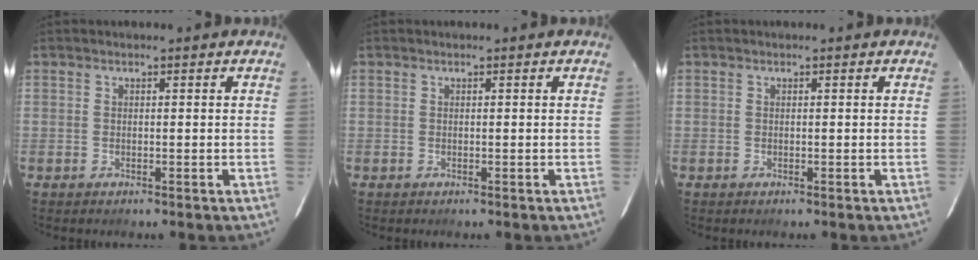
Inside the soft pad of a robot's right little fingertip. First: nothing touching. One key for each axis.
{"total": 0.0}
{"total": 0.0}